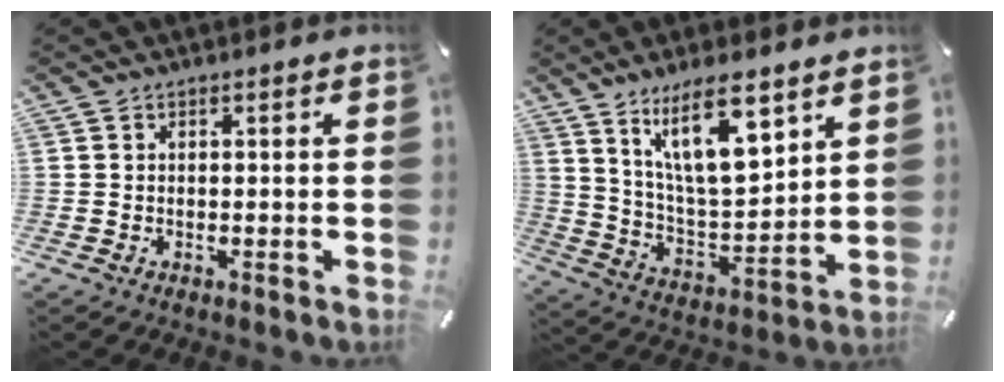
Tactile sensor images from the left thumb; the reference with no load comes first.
{"total": 16.3, "force": [10.3, 6.3, 11.0], "torque": [-0.198, -0.046, 0.175]}